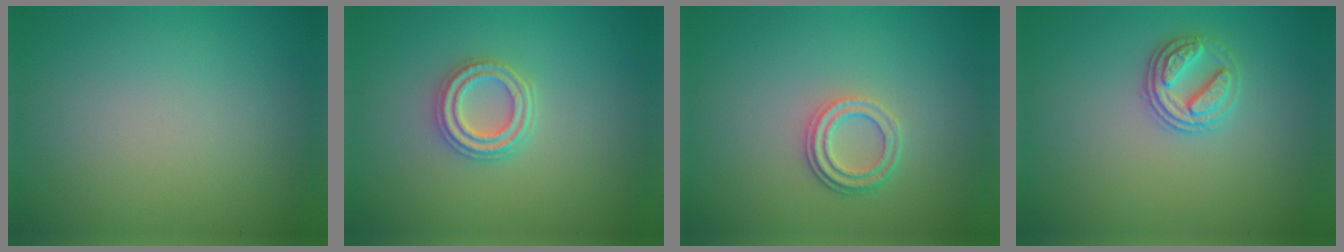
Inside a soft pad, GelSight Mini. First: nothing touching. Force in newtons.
{"total": 2.9, "press": 2.5, "slide": 1.4}
{"total": 2.3, "press": 2.1, "slide": 1.0}
{"total": 2.7, "press": 2.7, "slide": 0.7}